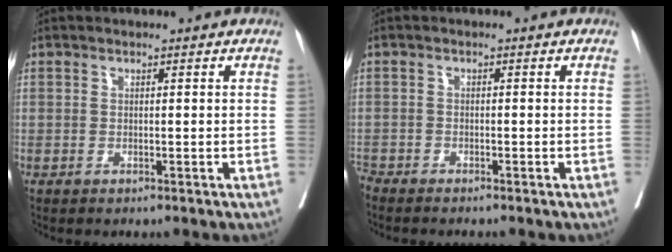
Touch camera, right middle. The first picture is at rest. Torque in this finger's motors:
{"motor_torque": [0.17, -0.23, 0.03, 0.01]}